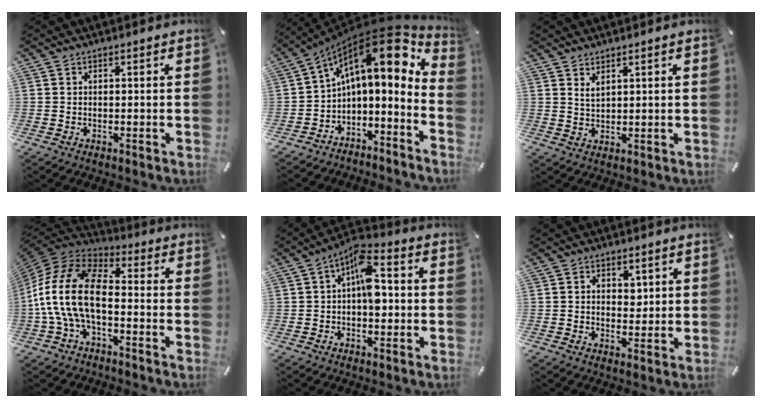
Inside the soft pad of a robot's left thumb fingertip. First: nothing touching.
{"total": 14.9, "force": [6.1, 6.9, 11.7], "torque": [-0.166, -0.057, 0.098]}
{"total": 2.3, "force": [1.9, 0.9, 1.1], "torque": [-0.024, -0.004, 0.035]}
{"total": 16.8, "force": [-3.8, 9.8, 13.1], "torque": [-0.278, 0.020, -0.070]}
{"total": 9.0, "force": [0.1, 4.9, 7.5], "torque": [-0.095, 0.001, -0.002]}
{"total": 3.3, "force": [0.7, 2.6, 1.9], "torque": [-0.016, -0.004, 0.006]}